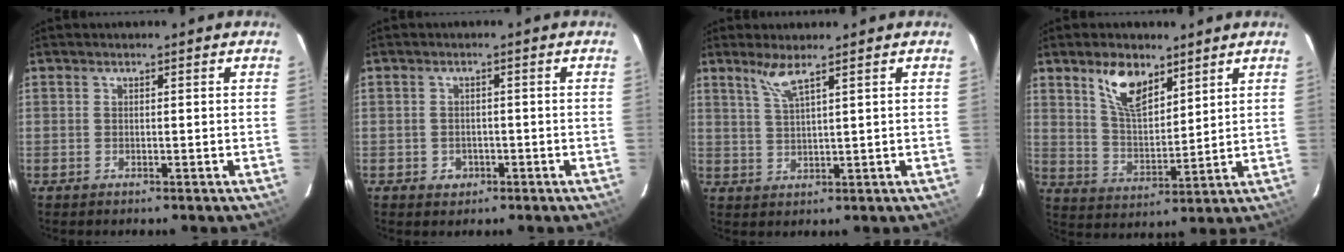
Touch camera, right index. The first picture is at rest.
{"total": 2.6, "force": [-1.0, 2.3, 0.7], "torque": [-0.014, 0.003, -0.010]}
{"total": 3.8, "force": [2.7, -0.3, 2.6], "torque": [-0.057, -0.003, 0.057]}
{"total": 9.5, "force": [6.0, 4.3, 5.9], "torque": [-0.105, 0.008, 0.120]}